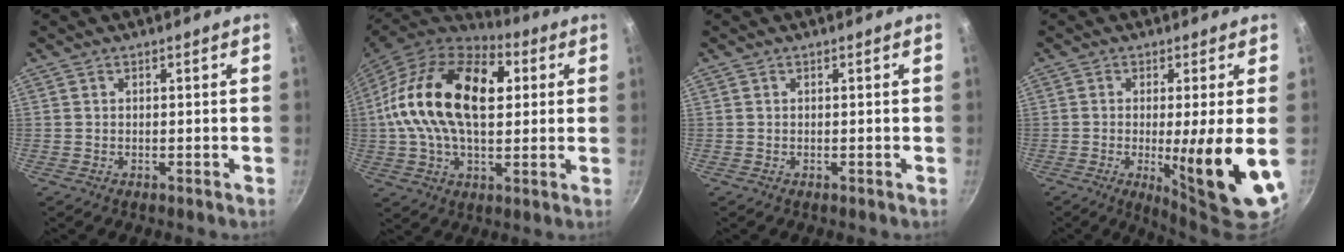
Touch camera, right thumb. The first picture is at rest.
{"total": 25.6, "force": [4.7, 15.0, 20.2], "torque": [-0.357, 0.019, 0.061]}
{"total": 0.0}
{"total": 13.4, "force": [-2.5, 1.3, 13.0], "torque": [-0.185, -0.016, -0.033]}